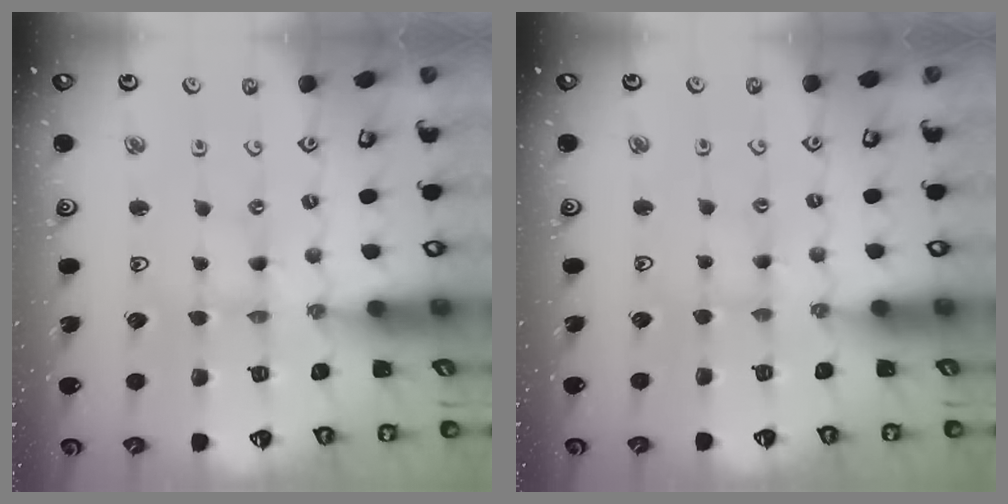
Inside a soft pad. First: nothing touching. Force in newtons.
{"total": 2.9, "press": 2.9, "slide": 0.3}